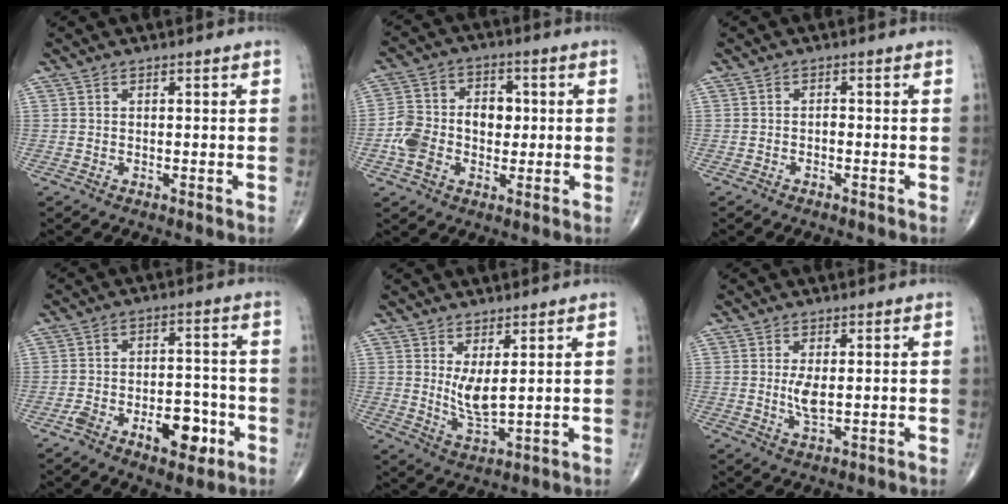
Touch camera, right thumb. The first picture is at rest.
{"total": 11.0, "force": [-1.0, 8.1, 7.4], "torque": [-0.114, 0.032, -0.022]}
{"total": 0.8, "force": [-0.5, 0.4, 0.5], "torque": [-0.003, 0.008, -0.012]}
{"total": 10.1, "force": [-4.6, 5.2, 7.4], "torque": [-0.105, 0.041, -0.066]}
{"total": 5.5, "force": [1.5, 1.8, 4.9], "torque": [-0.092, -0.027, 0.038]}
{"total": 3.8, "force": [0.2, 1.5, 3.5], "torque": [-0.073, -0.011, 0.007]}